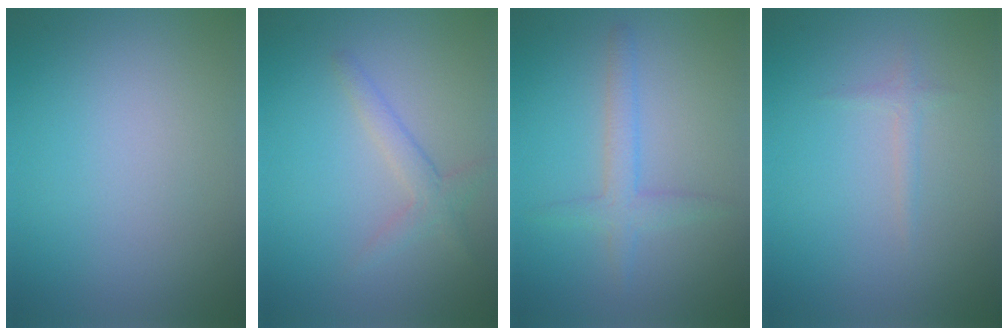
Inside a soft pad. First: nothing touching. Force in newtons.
{"total": 2.0, "press": 2.0, "slide": 0.1}
{"total": 2.3, "press": 2.3, "slide": 0.1}
{"total": 0.8, "press": 0.8, "slide": 0.1}